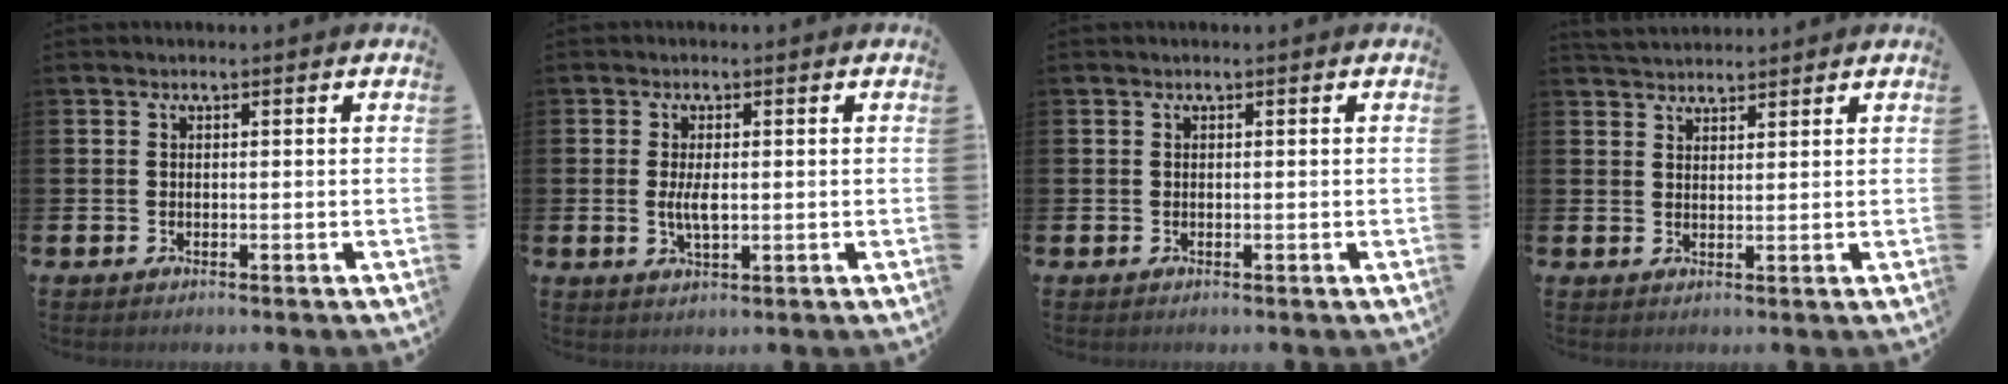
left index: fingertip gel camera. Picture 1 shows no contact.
{"total": 3.0, "force": [0.1, 1.2, 2.8], "torque": [-0.048, -0.001, 0.000]}
{"total": 0.0}
{"total": 3.0, "force": [3.0, 0.5, 0.0], "torque": [0.005, -0.016, 0.054]}